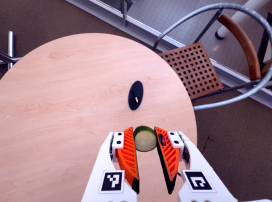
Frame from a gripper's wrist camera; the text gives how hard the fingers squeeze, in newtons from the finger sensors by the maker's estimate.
{"total": 8.2, "left": 8.2, "right": 8.2}